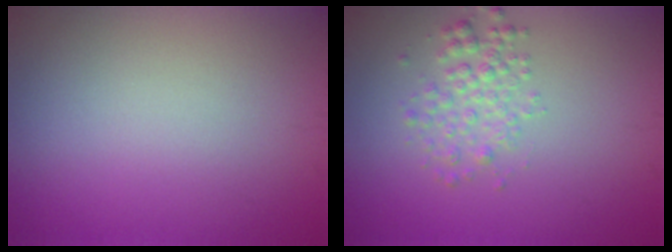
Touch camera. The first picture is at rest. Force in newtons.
{"total": 2.4, "press": 2.4, "slide": 0.1}